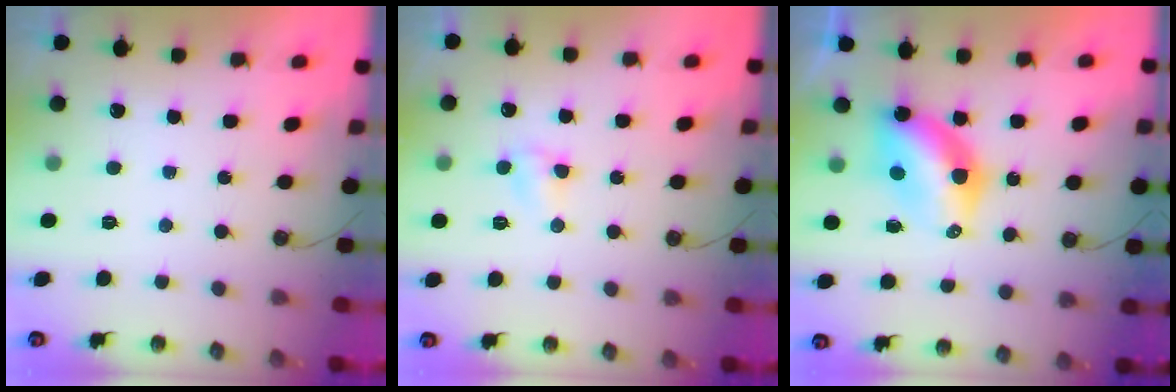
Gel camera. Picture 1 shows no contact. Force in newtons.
{"total": 3.3, "press": 3.2, "slide": 0.5}
{"total": 7.8, "press": 7.8, "slide": 0.2}